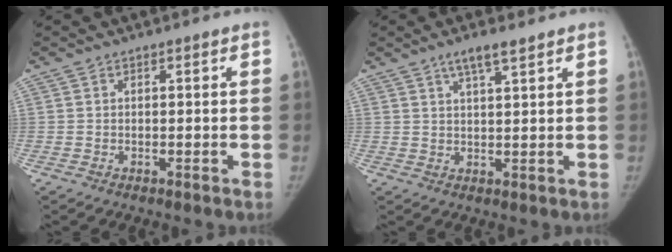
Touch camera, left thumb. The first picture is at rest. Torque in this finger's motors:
{"motor_torque": [0.57, -0.25, 0.85, -0.95, 0.24]}